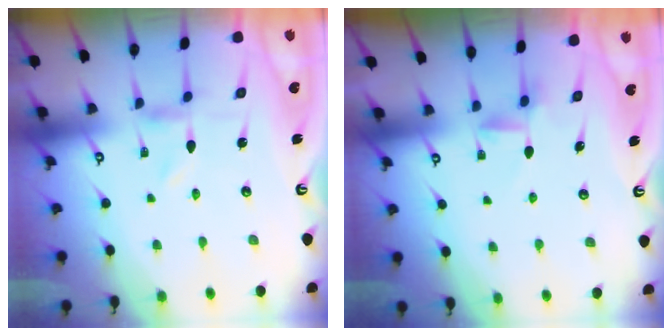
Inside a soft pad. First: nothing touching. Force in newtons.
{"total": 4.7, "press": 4.6, "slide": 0.4}